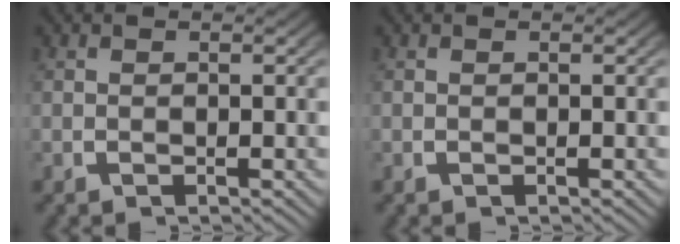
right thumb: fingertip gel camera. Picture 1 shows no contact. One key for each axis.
{"total": 0.0}